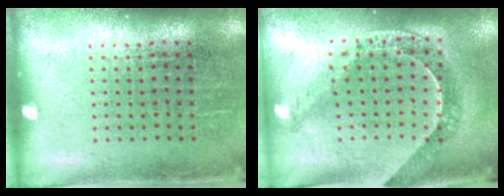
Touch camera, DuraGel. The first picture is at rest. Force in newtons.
{"total": 1.2, "press": 1.1, "slide": 0.2}